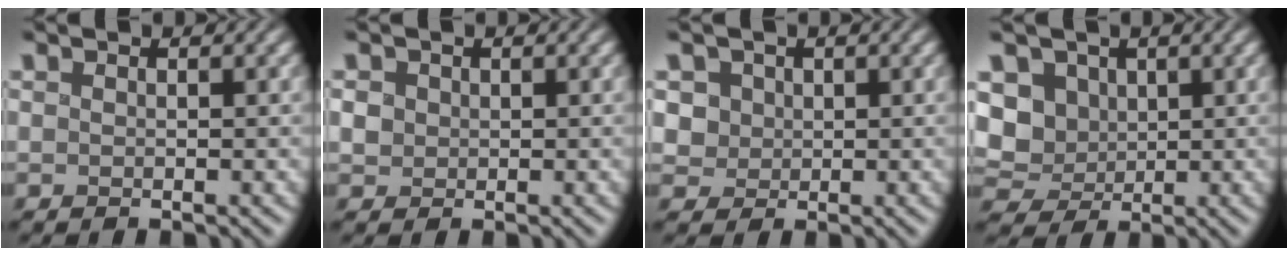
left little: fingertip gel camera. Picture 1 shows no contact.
{"total": 1.2, "force": [-0.1, 1.1, 0.3], "torque": [-0.006, -0.001, 0.001]}
{"total": 2.2, "force": [0.4, 2.1, 0.7], "torque": [-0.020, -0.003, 0.016]}
{"total": 5.2, "force": [0.6, 4.5, 2.6], "torque": [-0.065, 0.007, -0.002]}